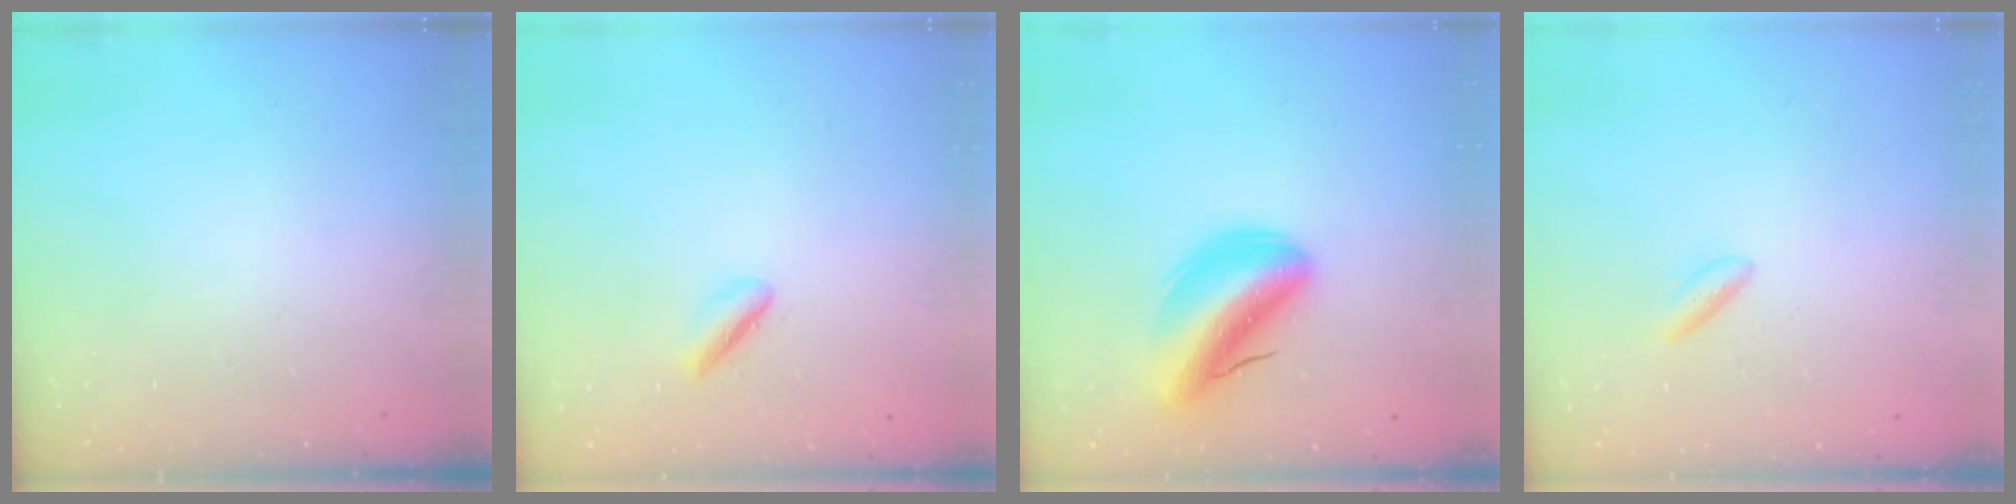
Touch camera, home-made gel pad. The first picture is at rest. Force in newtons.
{"total": 1.8, "press": 1.8, "slide": 0.4}
{"total": 11.9, "press": 11.3, "slide": 3.6}
{"total": 2.8, "press": 2.6, "slide": 1.3}